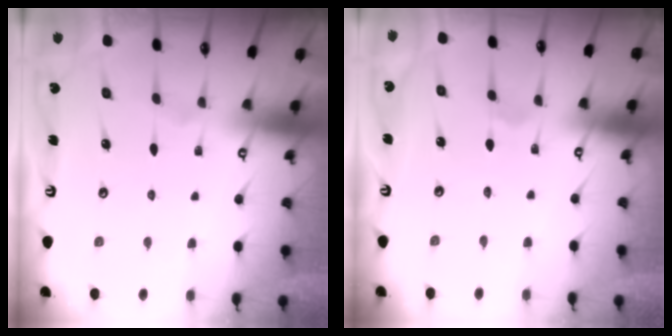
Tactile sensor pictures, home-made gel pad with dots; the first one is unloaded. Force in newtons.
{"total": 1.0, "press": 1.0, "slide": 0.1}